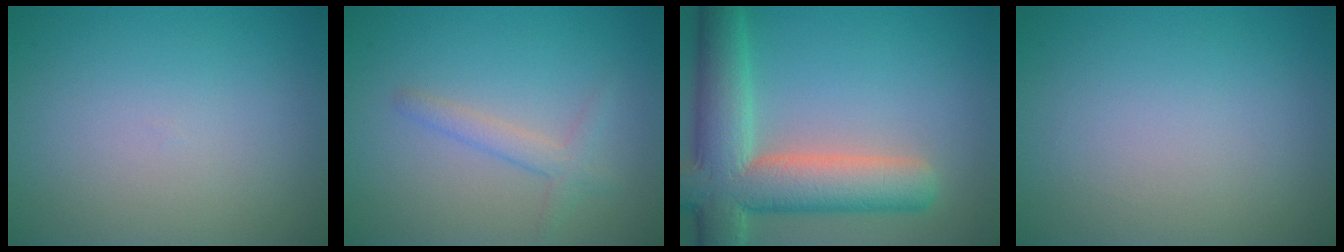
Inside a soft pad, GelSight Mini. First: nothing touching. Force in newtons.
{"total": 1.9, "press": 1.9, "slide": 0.1}
{"total": 9.7, "press": 9.7, "slide": 0.9}
{"total": 0.0}